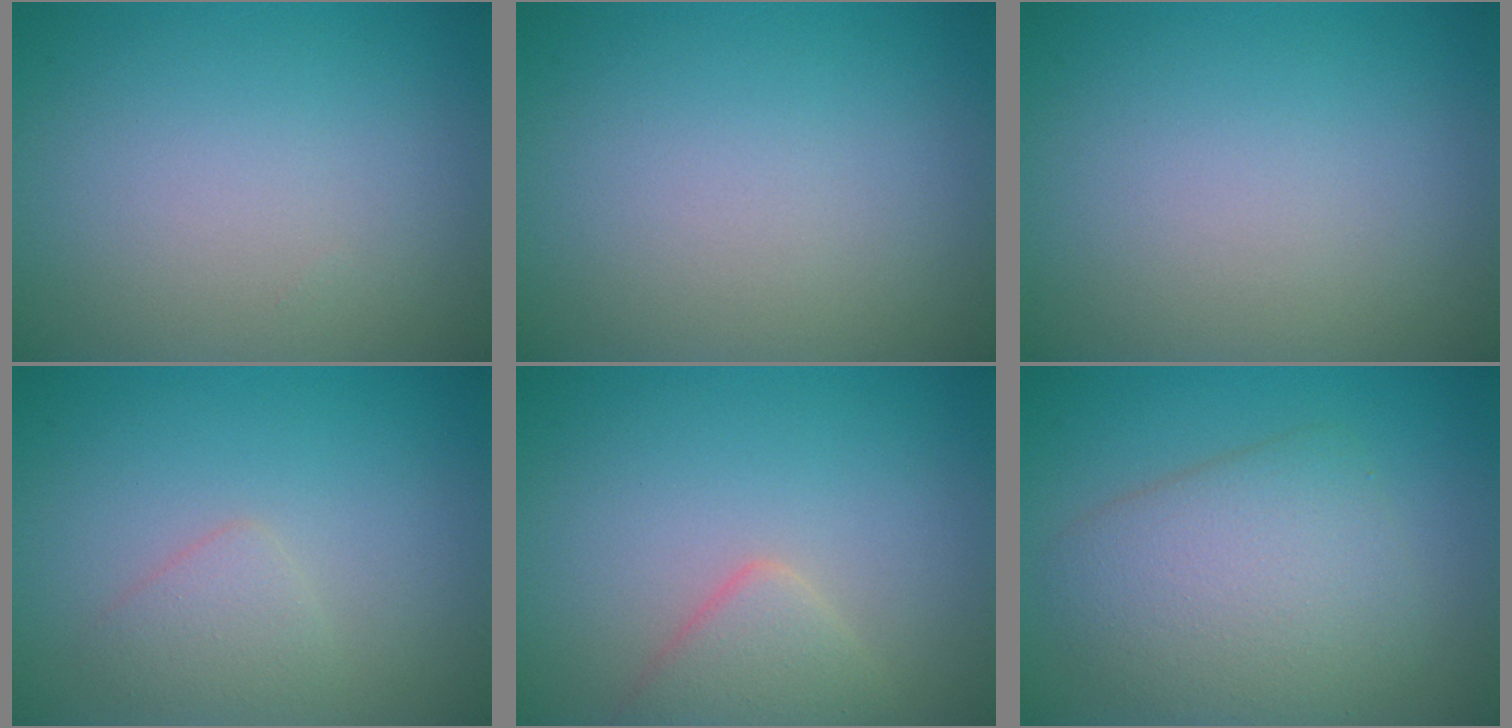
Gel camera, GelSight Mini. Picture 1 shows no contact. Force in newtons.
{"total": 0.0}
{"total": 0.0}
{"total": 1.6, "press": 1.6, "slide": 0.1}
{"total": 2.6, "press": 2.6, "slide": 0.2}
{"total": 5.5, "press": 5.5, "slide": 0.2}